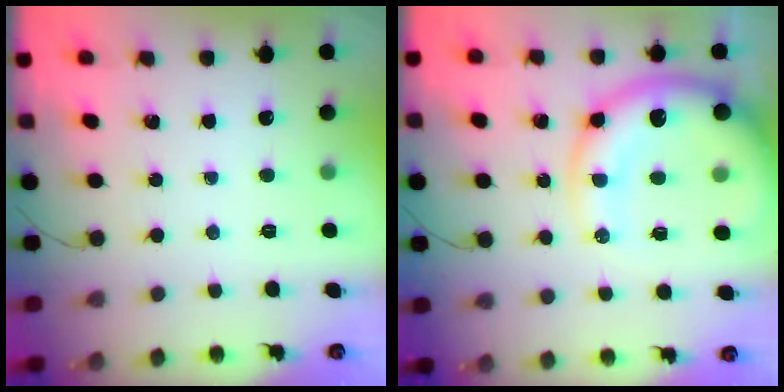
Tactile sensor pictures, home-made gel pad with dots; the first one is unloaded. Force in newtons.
{"total": 17.4, "press": 16.9, "slide": 4.4}